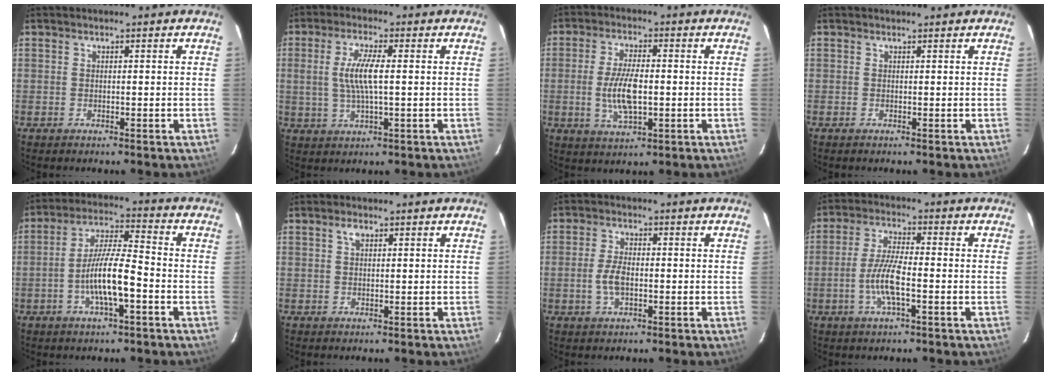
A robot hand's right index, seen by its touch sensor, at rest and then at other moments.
{"total": 6.8, "force": [0.5, 1.5, 6.6], "torque": [-0.130, 0.000, 0.013]}
{"total": 8.5, "force": [-1.0, 3.5, 7.7], "torque": [-0.154, -0.004, -0.016]}
{"total": 0.7, "force": [0.6, 0.3, 0.1], "torque": [-0.007, 0.004, 0.007]}
{"total": 9.9, "force": [-3.5, 1.7, 9.0], "torque": [-0.180, 0.001, -0.064]}
{"total": 1.5, "force": [0.7, 0.8, 1.0], "torque": [-0.019, 0.005, 0.013]}
{"total": 4.4, "force": [-0.9, 2.3, 3.6], "torque": [-0.078, 0.000, -0.015]}
{"total": 7.3, "force": [-2.3, 1.4, 6.8], "torque": [-0.140, 0.000, -0.046]}